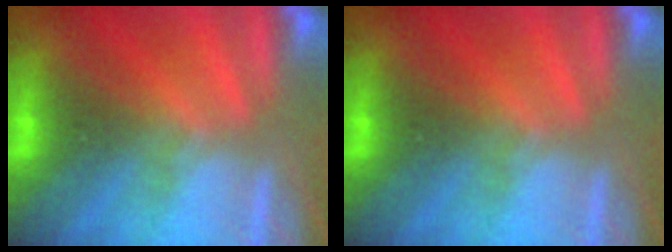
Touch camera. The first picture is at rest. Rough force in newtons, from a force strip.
{"total": 0.0}